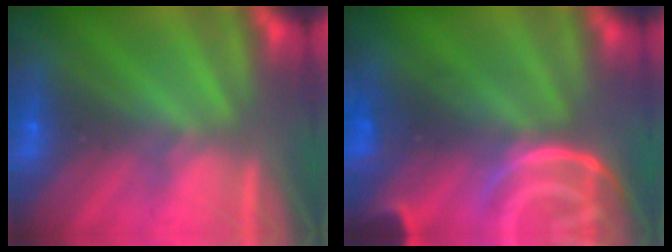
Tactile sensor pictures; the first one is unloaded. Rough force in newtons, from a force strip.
{"total": 8.8}